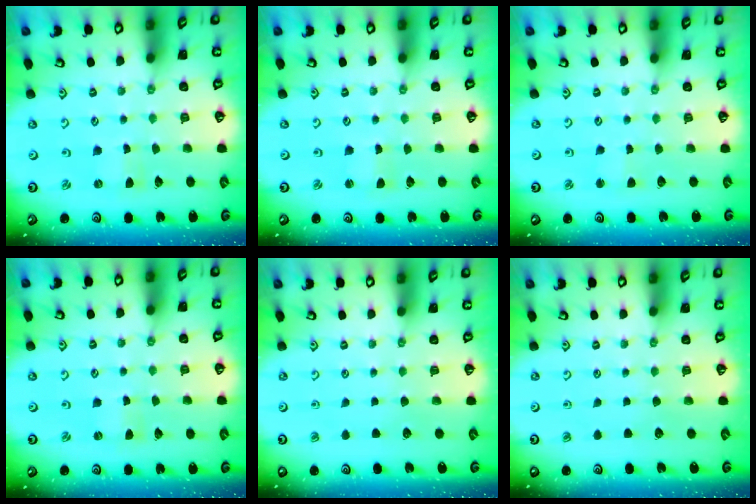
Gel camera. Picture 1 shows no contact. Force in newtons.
{"total": 0.8, "press": 0.8, "slide": 0.0}
{"total": 1.7, "press": 1.7, "slide": 0.1}
{"total": 0.0}
{"total": 0.0}
{"total": 0.0}